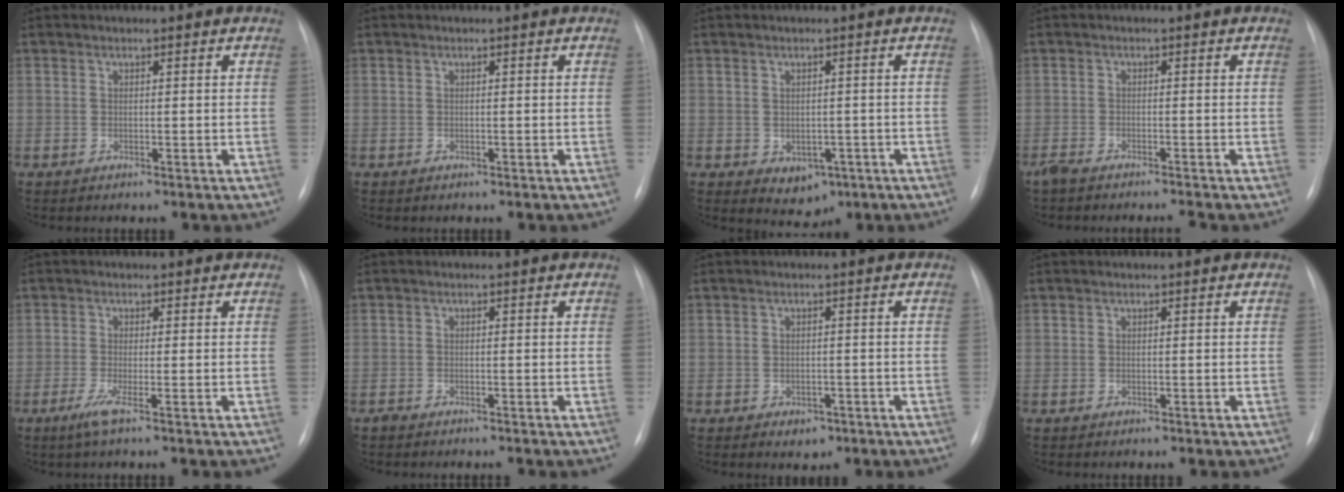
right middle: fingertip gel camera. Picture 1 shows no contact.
{"total": 0.0}
{"total": 4.0, "force": [-1.3, 3.0, 2.3], "torque": [-0.026, 0.001, -0.002]}
{"total": 3.3, "force": [-3.0, 0.0, 1.4], "torque": [-0.025, -0.006, -0.052]}
{"total": 2.1, "force": [-1.0, -0.3, 1.8], "torque": [-0.042, -0.009, -0.024]}
{"total": 1.1, "force": [-1.0, 0.2, 0.4], "torque": [-0.010, -0.002, -0.016]}
{"total": 2.1, "force": [-1.1, 1.5, 0.9], "torque": [-0.008, 0.003, -0.006]}
{"total": 0.0}